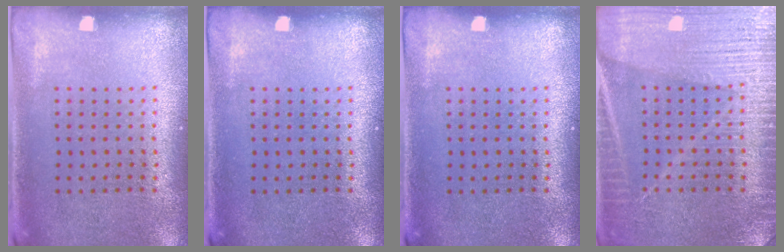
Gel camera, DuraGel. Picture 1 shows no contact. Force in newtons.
{"total": 0.0}
{"total": 0.0}
{"total": 3.7, "press": 3.7, "slide": 0.6}